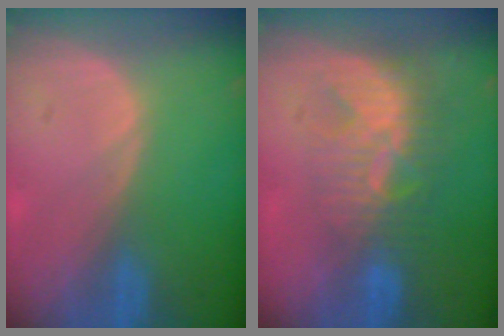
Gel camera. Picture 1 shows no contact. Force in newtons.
{"total": 8.6, "press": 7.5, "slide": 4.0}